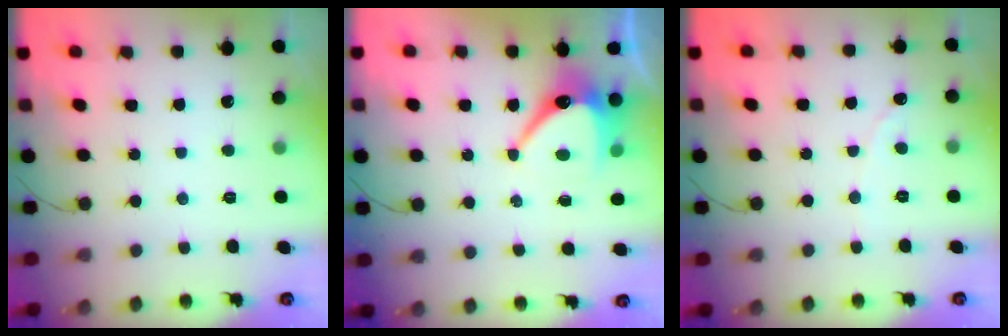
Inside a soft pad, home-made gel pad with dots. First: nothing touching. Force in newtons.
{"total": 9.2, "press": 9.2, "slide": 0.3}
{"total": 0.0}